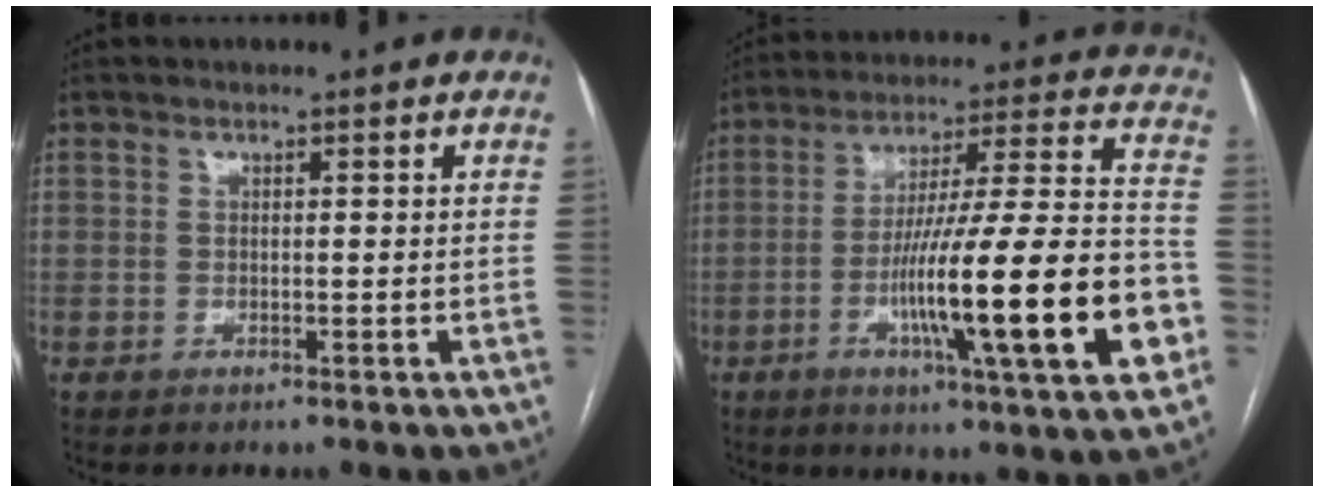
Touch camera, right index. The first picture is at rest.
{"total": 23.6, "force": [-7.1, 1.0, 22.5], "torque": [-0.329, -0.008, -0.113]}